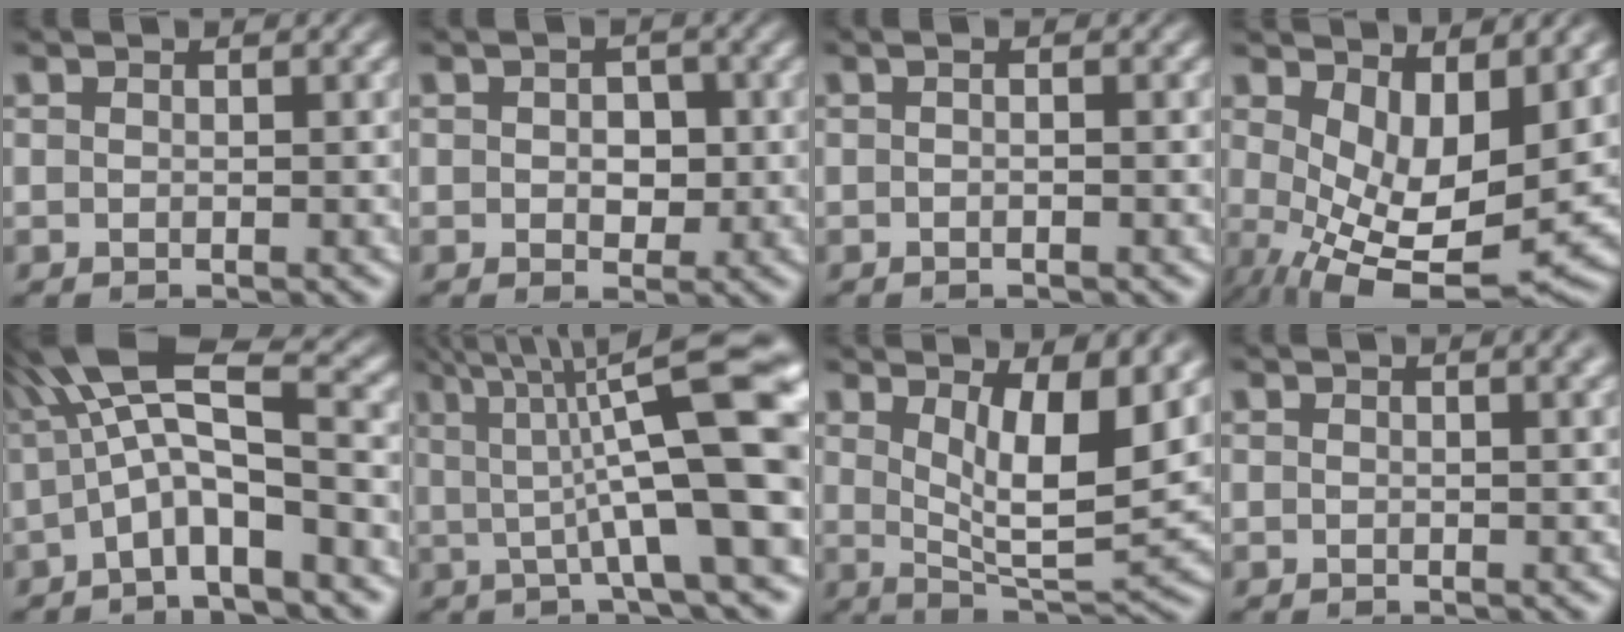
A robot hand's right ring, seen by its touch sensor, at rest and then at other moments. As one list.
[{"total": 2.0, "force": [0.0, 1.4, 1.3], "torque": [-0.004, -0.006, 0.004]}, {"total": 1.0, "force": [-0.3, -0.3, 0.9], "torque": [-0.009, 0.010, -0.012]}, {"total": 10.2, "force": [-2.1, 4.9, 8.7], "torque": [-0.139, -0.048, -0.008]}, {"total": 6.8, "force": [1.1, 3.0, 5.9], "torque": [-0.108, -0.001, 0.016]}, {"total": 9.8, "force": [2.2, 1.9, 9.4], "torque": [-0.099, 0.015, 0.033]}, {"total": 8.4, "force": [2.9, 3.2, 7.2], "torque": [-0.105, -0.021, 0.051]}, {"total": 1.0, "force": [0.7, -0.4, 0.5], "torque": [0.000, 0.005, 0.010]}]